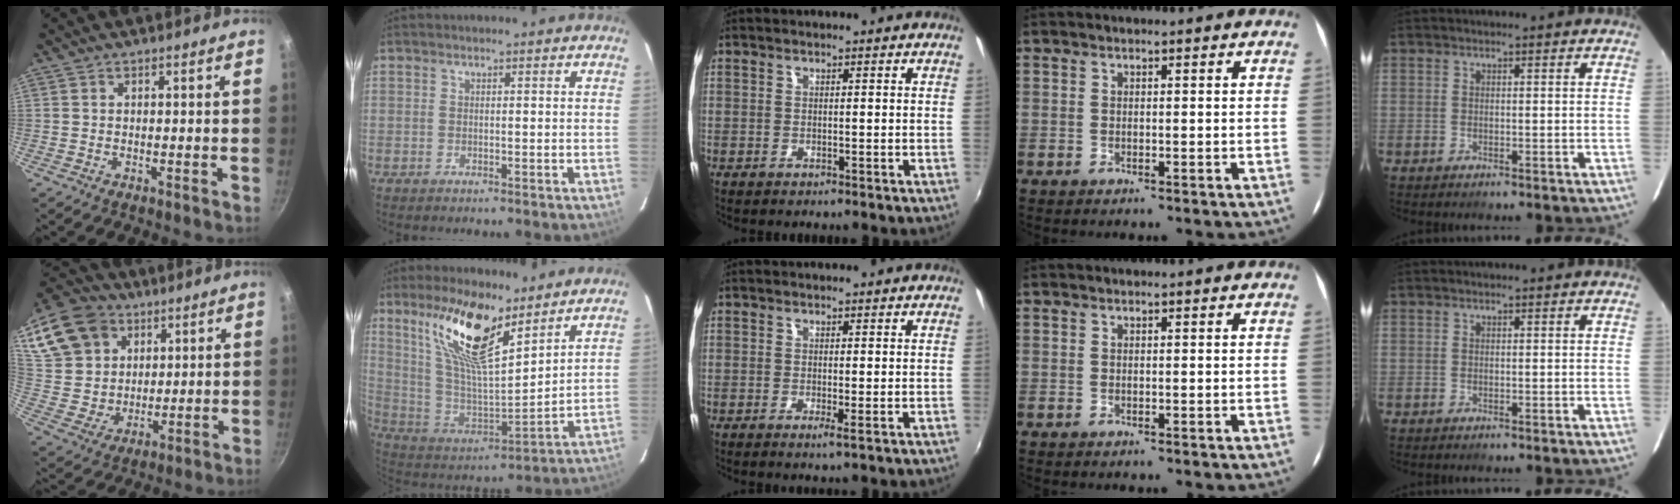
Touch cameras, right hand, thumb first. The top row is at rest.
{"thumb": {"total": 21.4, "force": [10.0, 16.5, 9.4], "torque": [-0.201, -0.002, 0.196]}, "index": {"total": 17.9, "force": [11.6, 5.0, 12.7], "torque": [-0.248, 0.003, 0.229]}, "middle": {"total": 0.9, "force": [-0.2, -0.2, 0.8], "torque": [-0.018, -0.006, -0.005]}}